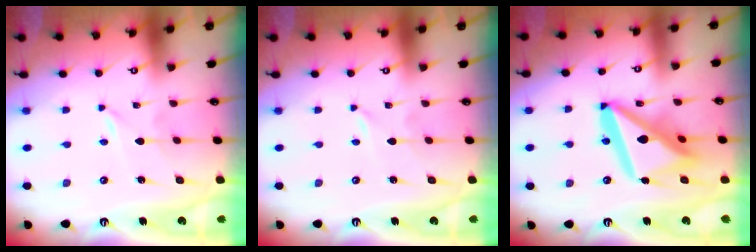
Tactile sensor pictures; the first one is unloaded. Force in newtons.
{"total": 0.0}
{"total": 19.5, "press": 19.4, "slide": 2.1}